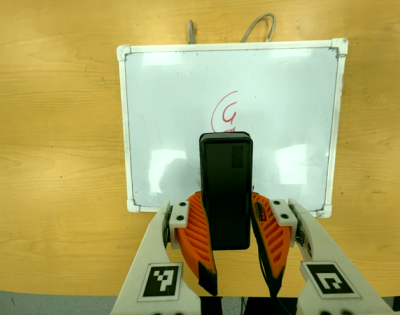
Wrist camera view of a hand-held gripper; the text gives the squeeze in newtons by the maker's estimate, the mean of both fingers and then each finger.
{"total": 9.6, "left": 7.5, "right": 11.8}